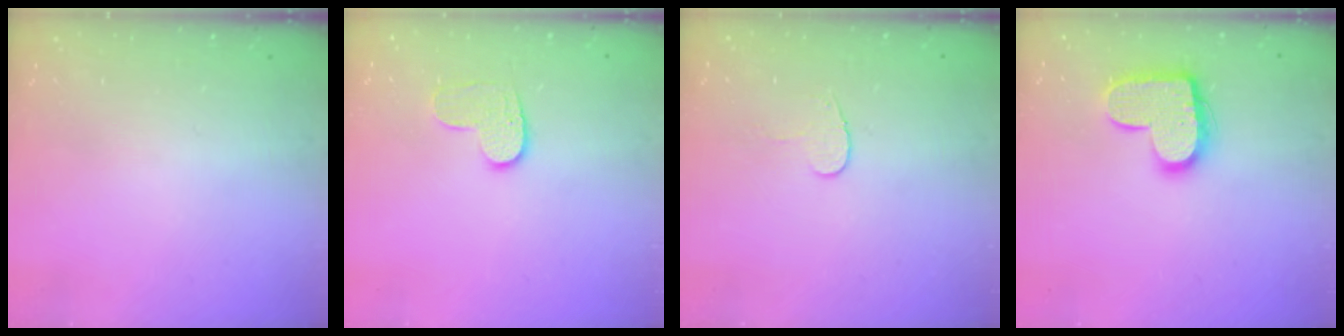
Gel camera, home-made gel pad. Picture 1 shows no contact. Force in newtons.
{"total": 7.0, "press": 7.0, "slide": 0.2}
{"total": 4.4, "press": 4.4, "slide": 0.5}
{"total": 14.6, "press": 14.6, "slide": 0.8}